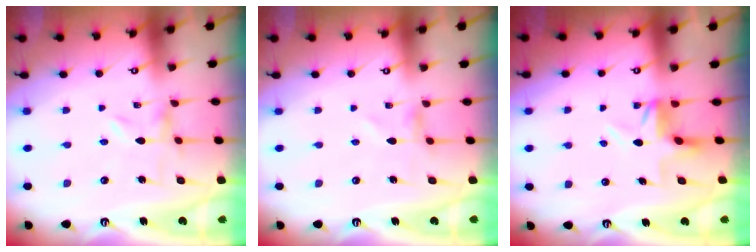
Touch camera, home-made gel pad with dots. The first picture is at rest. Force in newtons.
{"total": 2.3, "press": 2.3, "slide": 0.3}
{"total": 3.9, "press": 3.9, "slide": 0.4}